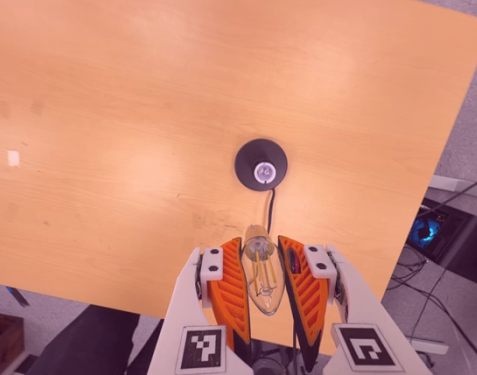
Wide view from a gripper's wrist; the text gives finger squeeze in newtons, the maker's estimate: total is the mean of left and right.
{"total": 19.6, "left": 20.0, "right": 19.1}